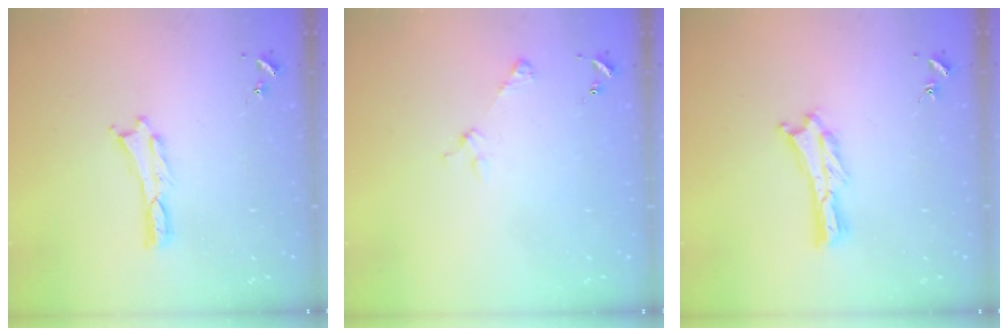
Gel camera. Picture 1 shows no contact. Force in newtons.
{"total": 2.9, "press": 2.9, "slide": 0.3}
{"total": 0.9, "press": 0.9, "slide": 0.2}